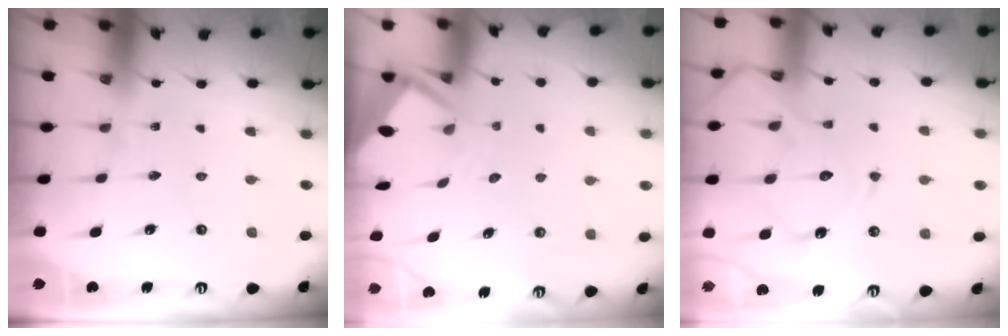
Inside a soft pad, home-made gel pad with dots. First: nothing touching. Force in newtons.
{"total": 3.5, "press": 3.5, "slide": 0.3}
{"total": 14.3, "press": 14.3, "slide": 1.4}